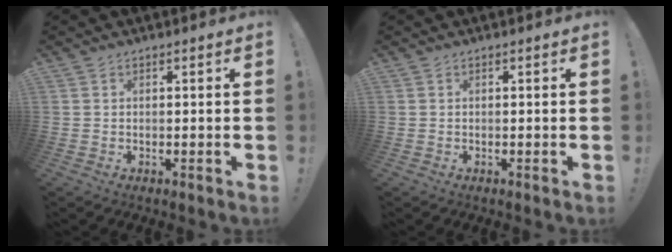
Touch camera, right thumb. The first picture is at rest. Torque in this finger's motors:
{"motor_torque": [0.00, 0.00, -0.08, 0.08, 0.01]}